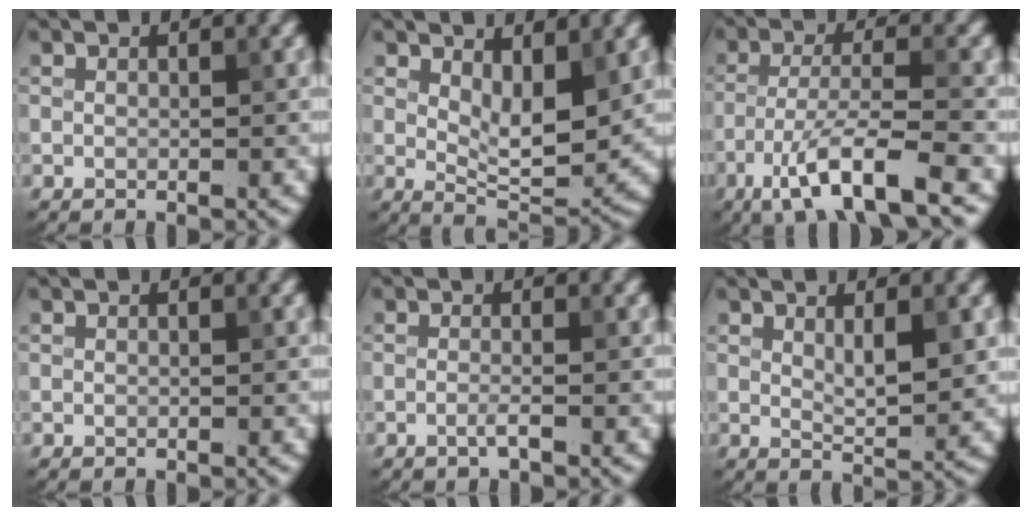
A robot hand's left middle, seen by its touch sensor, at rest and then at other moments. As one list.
[{"total": 5.1, "force": [1.7, 2.2, 4.3], "torque": [-0.069, -0.010, 0.034]}, {"total": 7.6, "force": [-4.6, 1.5, 5.9], "torque": [-0.103, -0.001, -0.085]}, {"total": 0.0}, {"total": 1.2, "force": [-0.5, 0.2, 1.0], "torque": [-0.018, -0.001, -0.013]}, {"total": 3.1, "force": [1.0, 0.8, 2.9], "torque": [-0.047, -0.005, 0.019]}]